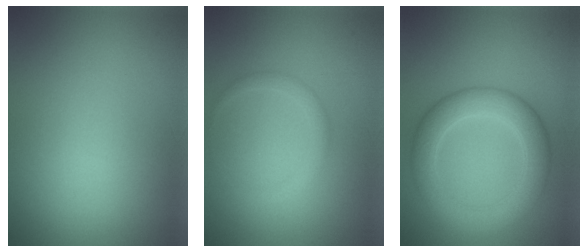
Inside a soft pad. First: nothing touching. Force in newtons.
{"total": 1.3, "press": 1.3, "slide": 0.0}
{"total": 5.2, "press": 5.2, "slide": 0.1}